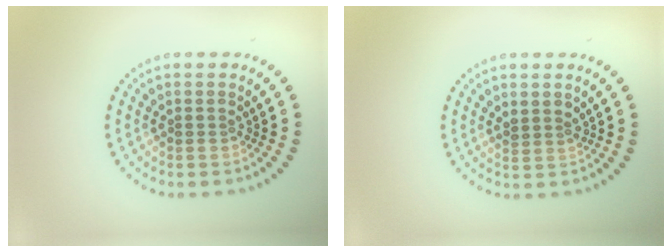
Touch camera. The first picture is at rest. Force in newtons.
{"total": 1.3, "press": 1.1, "slide": 0.8}